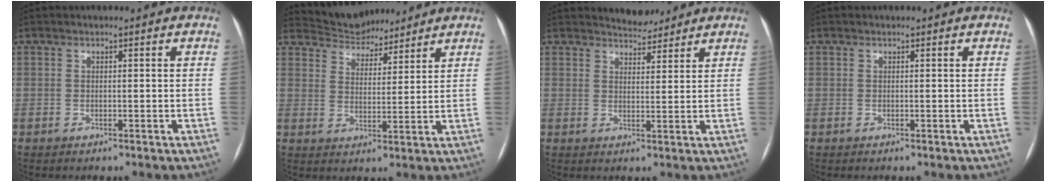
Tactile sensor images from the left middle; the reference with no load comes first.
{"total": 7.7, "force": [7.4, 2.0, 0.7], "torque": [-0.016, 0.013, 0.129]}
{"total": 3.9, "force": [3.7, 1.0, 0.3], "torque": [-0.005, 0.000, 0.057]}
{"total": 0.0}